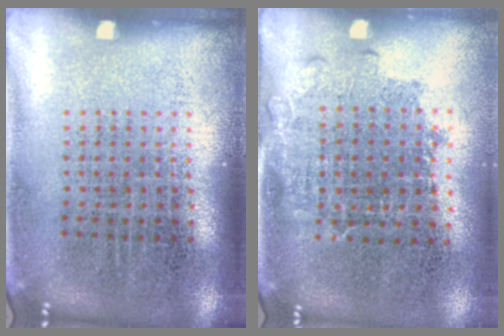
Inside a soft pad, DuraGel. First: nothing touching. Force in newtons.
{"total": 1.3, "press": 1.1, "slide": 0.8}